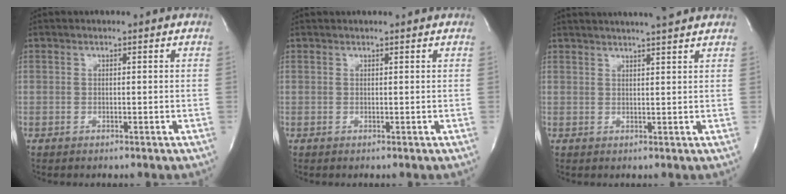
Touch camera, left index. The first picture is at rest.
{"total": 1.3, "force": [1.3, 0.0, 0.2], "torque": [-0.006, 0.014, 0.019]}
{"total": 9.9, "force": [8.8, 0.2, 4.5], "torque": [-0.070, 0.019, 0.110]}